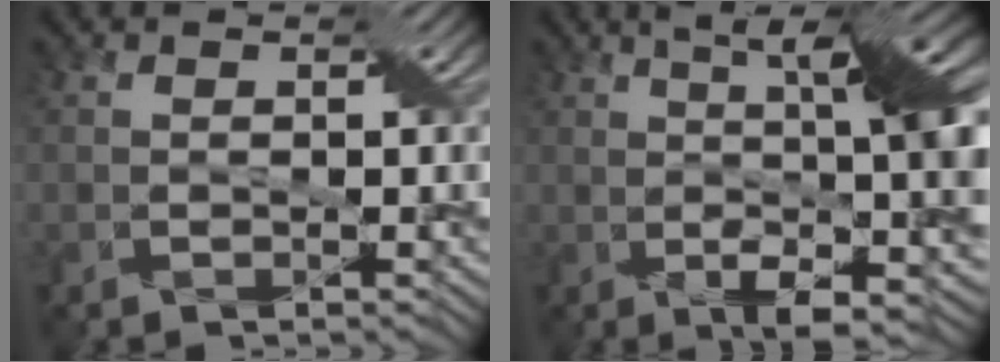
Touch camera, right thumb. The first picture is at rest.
{"total": 14.4, "force": [1.8, 3.4, 13.9], "torque": [-0.203, 0.021, 0.040]}